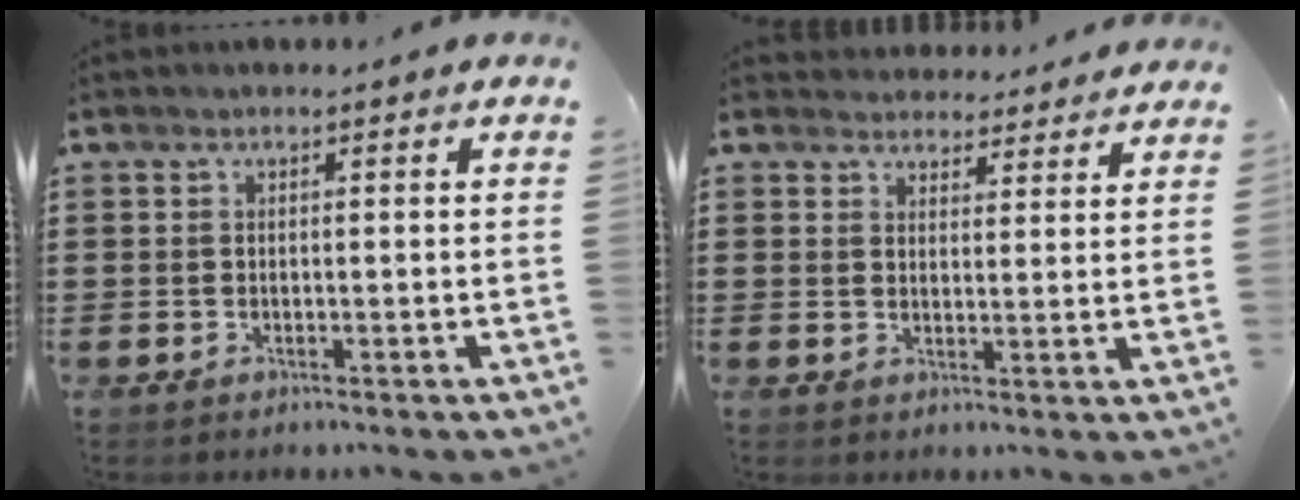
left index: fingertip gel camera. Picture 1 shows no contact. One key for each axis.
{"total": 3.5, "fx": 3.4, "fy": 0.8, "fz": -0.1, "tx": -0.010, "ty": -0.011, "tz": 0.064}